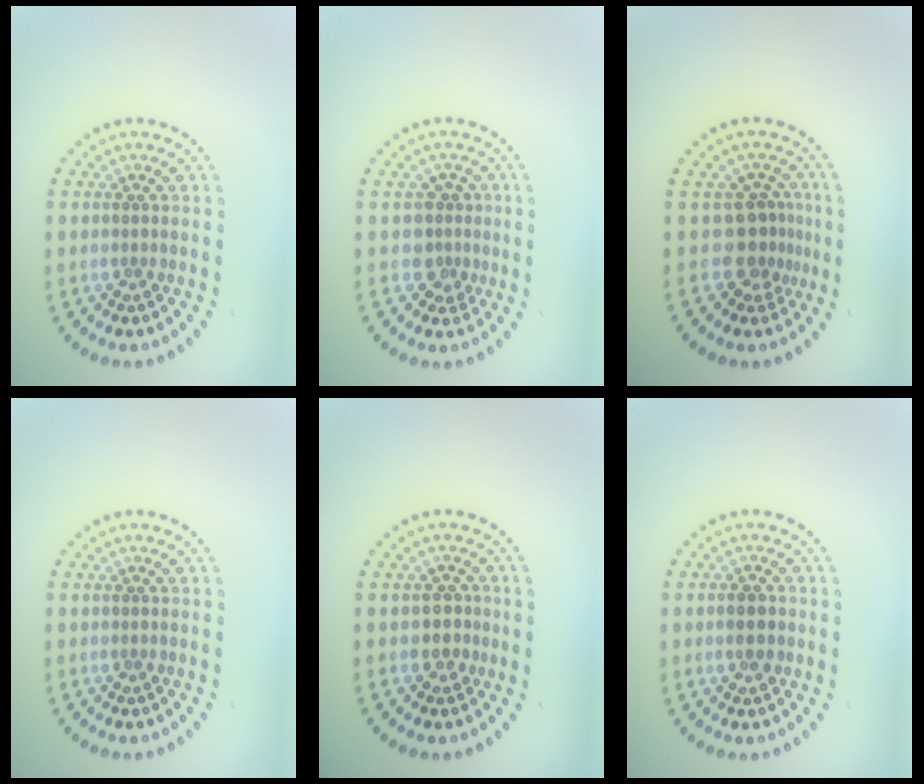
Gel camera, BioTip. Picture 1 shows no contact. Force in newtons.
{"total": 2.4, "press": 1.9, "slide": 1.5}
{"total": 2.8, "press": 2.0, "slide": 2.0}
{"total": 0.0}
{"total": 1.5, "press": 1.3, "slide": 0.9}
{"total": 2.1, "press": 2.1, "slide": 0.5}